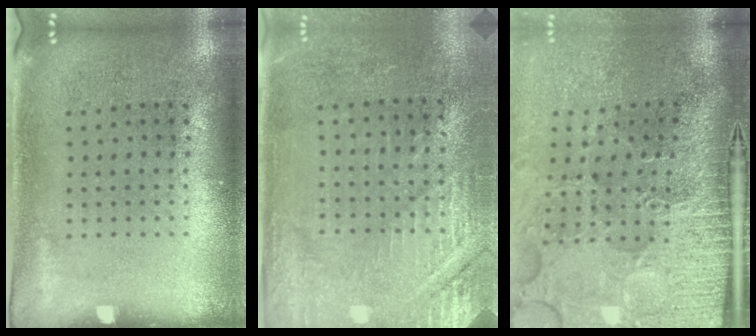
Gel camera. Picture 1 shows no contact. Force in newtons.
{"total": 2.9, "press": 2.9, "slide": 0.3}
{"total": 4.9, "press": 4.0, "slide": 2.8}